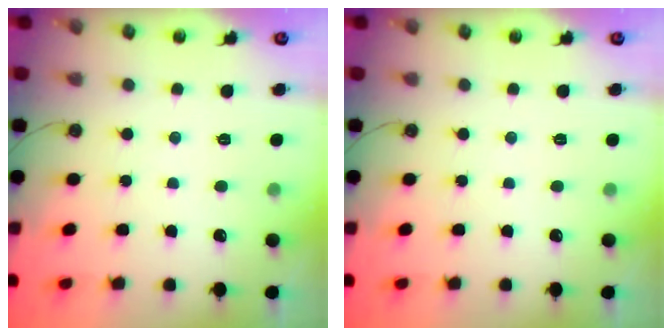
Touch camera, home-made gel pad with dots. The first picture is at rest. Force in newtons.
{"total": 0.0}